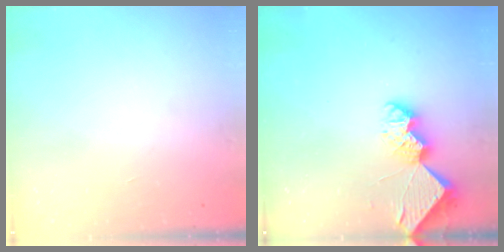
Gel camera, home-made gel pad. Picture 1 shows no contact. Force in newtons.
{"total": 8.8, "press": 8.8, "slide": 1.0}